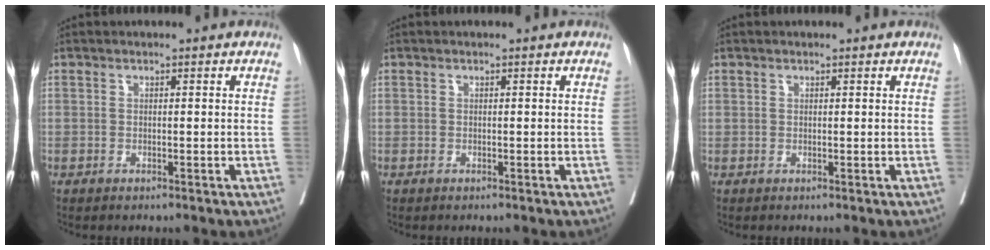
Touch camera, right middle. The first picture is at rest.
{"total": 0.0}
{"total": 0.8, "force": [0.4, 0.7, 0.0], "torque": [0.006, 0.003, 0.005]}